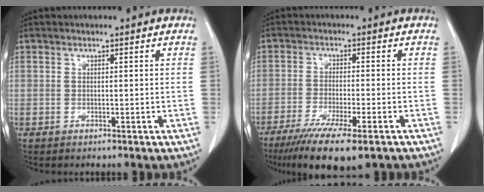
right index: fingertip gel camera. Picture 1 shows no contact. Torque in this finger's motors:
{"motor_torque": [1.33, -0.81, 0.42, 0.16]}